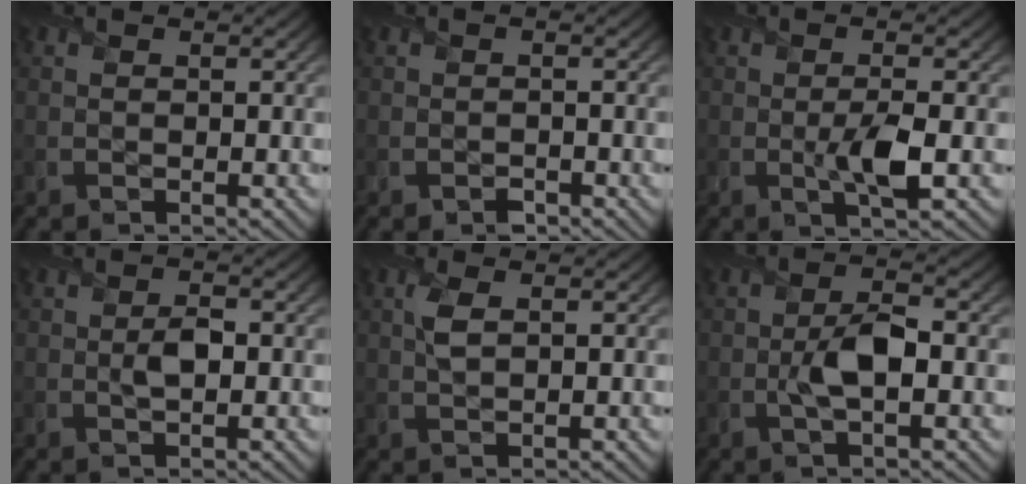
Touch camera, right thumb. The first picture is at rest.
{"total": 1.0, "force": [-0.8, 0.6, 0.2], "torque": [0.000, -0.007, -0.013]}
{"total": 3.6, "force": [-0.6, 0.9, 3.4], "torque": [-0.062, -0.007, -0.011]}
{"total": 2.1, "force": [-0.1, 1.1, 1.8], "torque": [-0.032, -0.004, -0.001]}
{"total": 2.5, "force": [0.7, 1.0, 2.1], "torque": [-0.054, 0.001, 0.016]}
{"total": 4.5, "force": [-0.8, 1.9, 4.0], "torque": [-0.081, -0.002, -0.017]}